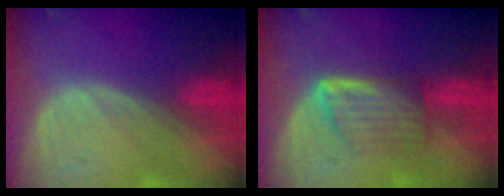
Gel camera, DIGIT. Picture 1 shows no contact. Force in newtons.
{"total": 5.7, "press": 5.3, "slide": 2.3}